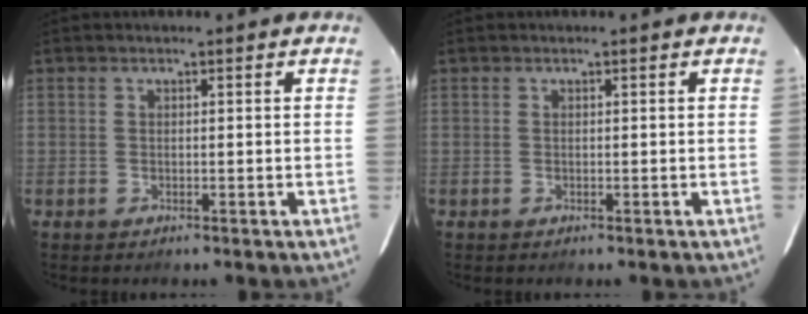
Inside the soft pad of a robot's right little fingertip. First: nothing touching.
{"total": 0.0}